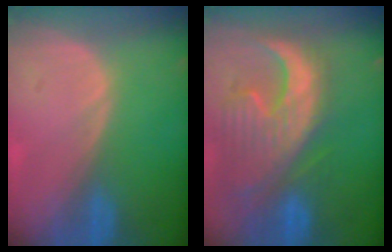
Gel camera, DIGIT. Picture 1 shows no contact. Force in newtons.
{"total": 13.6, "press": 11.5, "slide": 7.2}